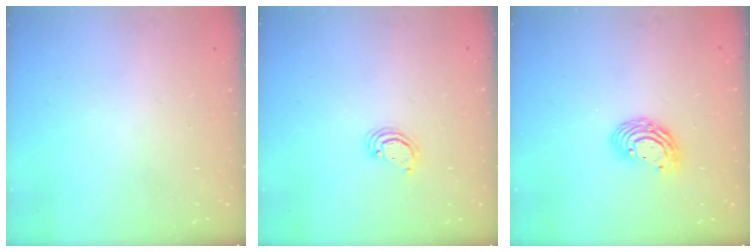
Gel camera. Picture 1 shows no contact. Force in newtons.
{"total": 2.3, "press": 2.3, "slide": 0.3}
{"total": 8.7, "press": 8.6, "slide": 1.2}